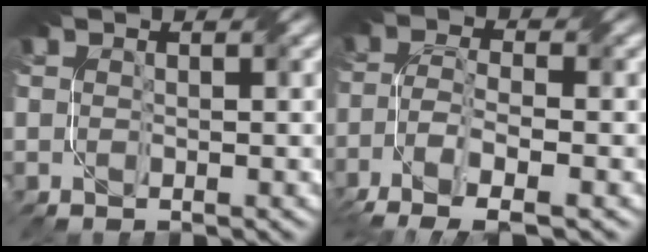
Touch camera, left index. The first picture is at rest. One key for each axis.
{"total": 6.0, "fx": -3.7, "fy": 2.0, "fz": 4.2, "tx": -0.089, "ty": -0.004, "tz": -0.077}